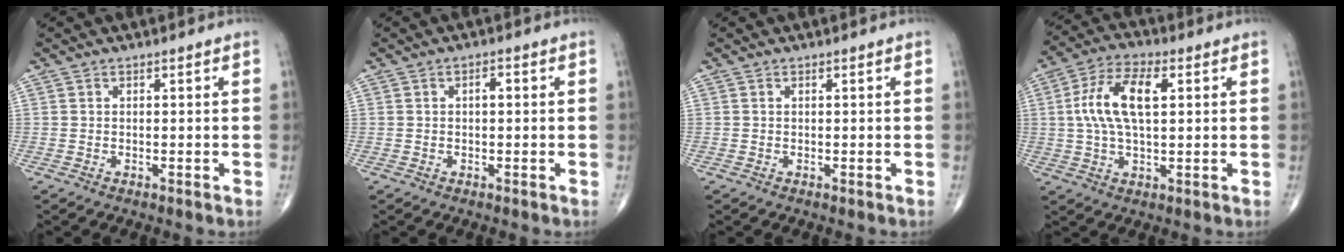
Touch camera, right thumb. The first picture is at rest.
{"total": 1.6, "force": [0.1, 0.8, 1.4], "torque": [-0.017, 0.003, -0.003]}
{"total": 0.0}
{"total": 11.6, "force": [2.1, 5.3, 10.1], "torque": [-0.203, 0.016, 0.038]}